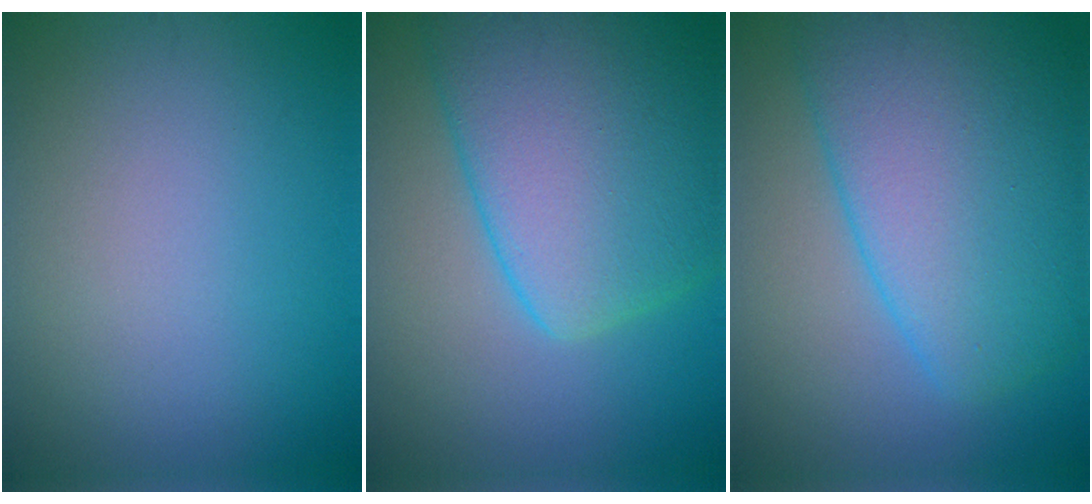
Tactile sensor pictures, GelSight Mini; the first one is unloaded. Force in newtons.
{"total": 10.9, "press": 10.9, "slide": 0.7}
{"total": 10.6, "press": 10.5, "slide": 0.4}